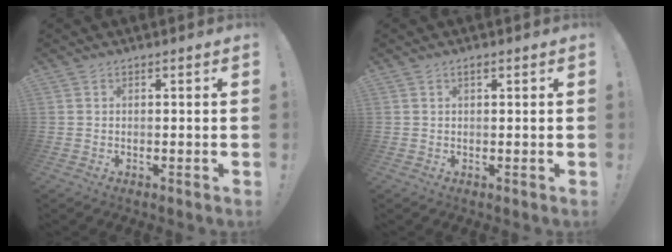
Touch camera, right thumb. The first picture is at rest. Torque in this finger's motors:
{"motor_torque": [-0.17, 0.07, 0.15, -0.06, -0.06]}